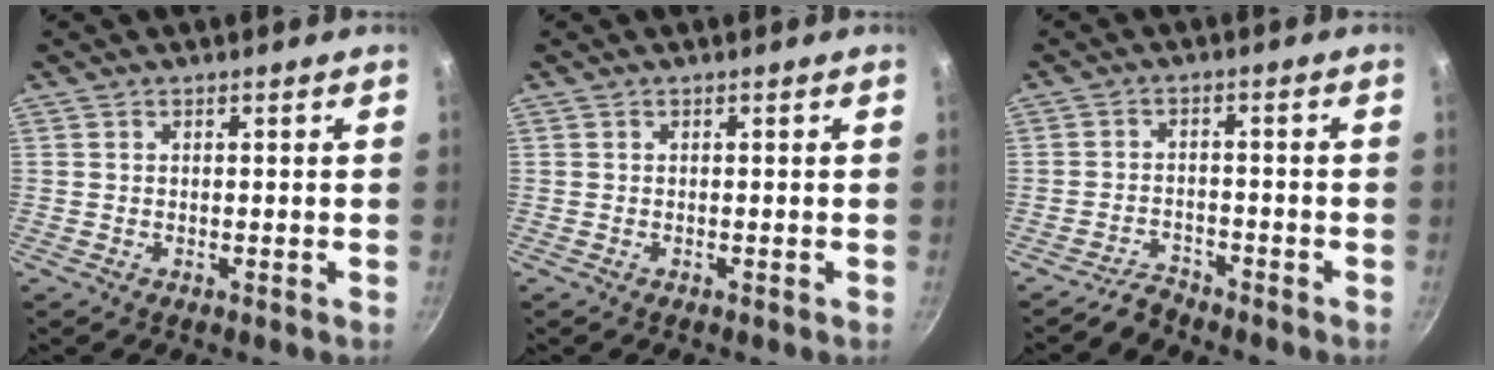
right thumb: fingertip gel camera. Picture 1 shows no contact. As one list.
[{"total": 0.0}, {"total": 3.1, "force": [-3.1, 0.7, 0.0], "torque": [0.007, 0.027, -0.056]}]